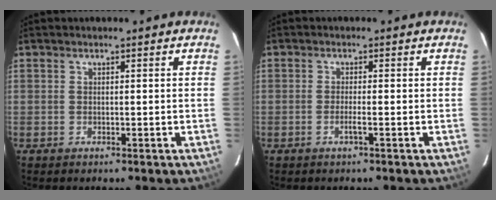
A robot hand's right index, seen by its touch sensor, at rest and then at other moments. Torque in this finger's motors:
{"motor_torque": [-0.03, -0.03, -0.04, 0.01]}